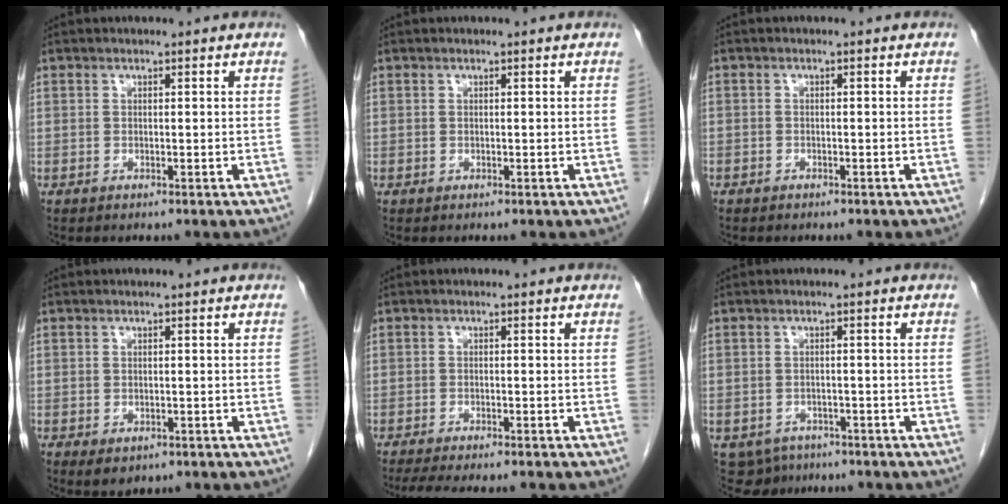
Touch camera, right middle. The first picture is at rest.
{"total": 0.0}
{"total": 1.1, "force": [-0.8, 0.7, 0.1], "torque": [-0.010, 0.002, -0.014]}
{"total": 2.2, "force": [-1.0, 1.5, 1.2], "torque": [-0.016, -0.002, -0.002]}
{"total": 8.5, "force": [-7.3, 1.3, 4.2], "torque": [-0.060, -0.009, -0.106]}
{"total": 4.9, "force": [-3.4, 3.5, 0.5], "torque": [-0.002, 0.004, -0.046]}